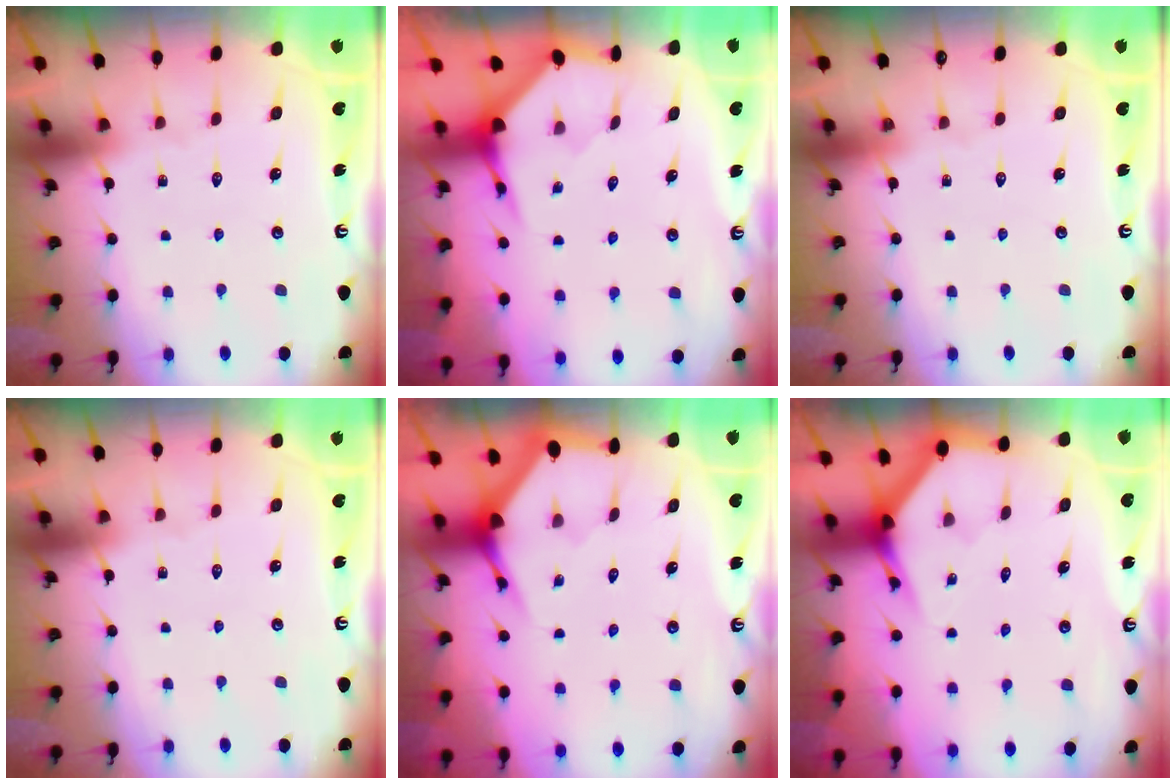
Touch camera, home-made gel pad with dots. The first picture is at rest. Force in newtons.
{"total": 4.0, "press": 3.9, "slide": 0.4}
{"total": 0.0}
{"total": 0.0}
{"total": 3.5, "press": 3.5, "slide": 0.5}
{"total": 3.8, "press": 3.8, "slide": 0.2}